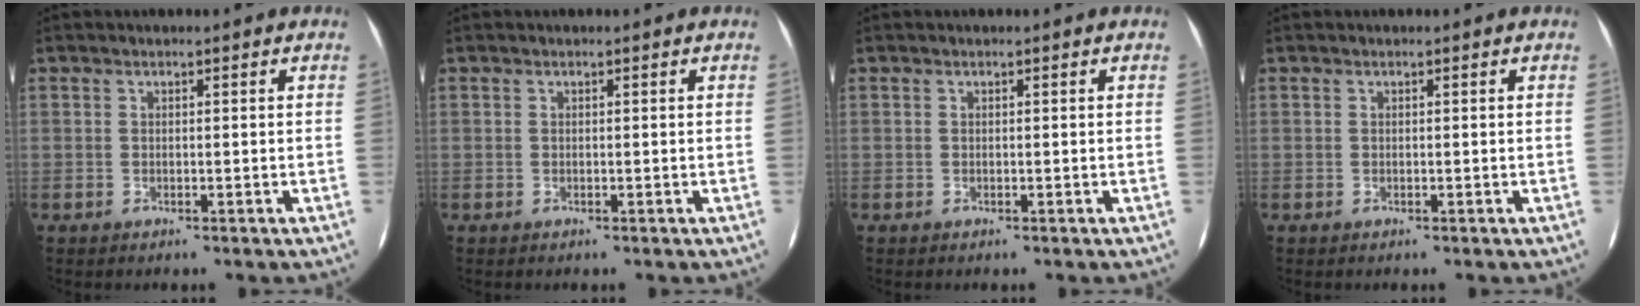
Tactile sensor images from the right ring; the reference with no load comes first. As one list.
[{"total": 0.0}, {"total": 0.0}, {"total": 0.0}]